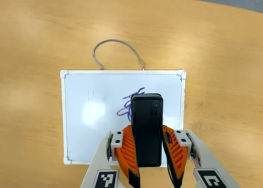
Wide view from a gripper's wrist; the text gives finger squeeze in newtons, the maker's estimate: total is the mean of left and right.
{"total": 6.6, "left": 5.3, "right": 7.9}